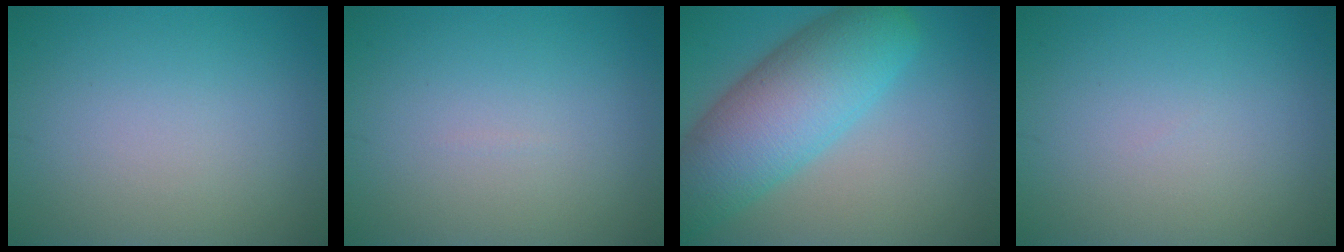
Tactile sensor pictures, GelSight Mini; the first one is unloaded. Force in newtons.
{"total": 0.0}
{"total": 9.4, "press": 9.4, "slide": 0.4}
{"total": 0.0}